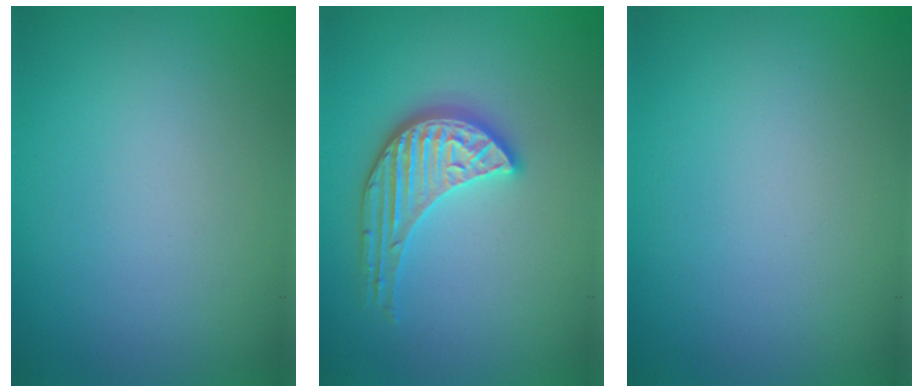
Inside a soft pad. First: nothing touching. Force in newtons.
{"total": 3.8, "press": 3.5, "slide": 1.6}
{"total": 0.0}